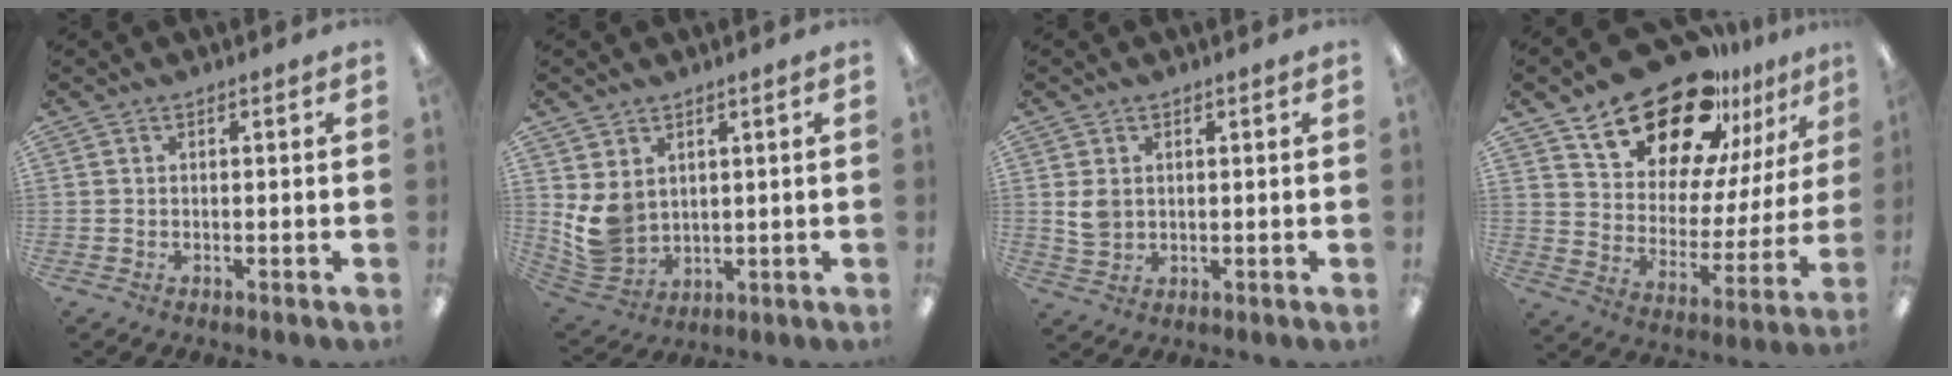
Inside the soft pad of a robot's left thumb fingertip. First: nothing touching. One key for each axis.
{"total": 8.6, "fx": 2.4, "fy": 6.9, "fz": 4.4, "tx": -0.116, "ty": -0.012, "tz": 0.050}
{"total": 3.9, "fx": 1.3, "fy": 3.0, "fz": 2.2, "tx": -0.035, "ty": 0.001, "tz": 0.024}
{"total": 23.1, "fx": 18.3, "fy": 10.2, "fz": 9.8, "tx": -0.169, "ty": -0.124, "tz": 0.322}